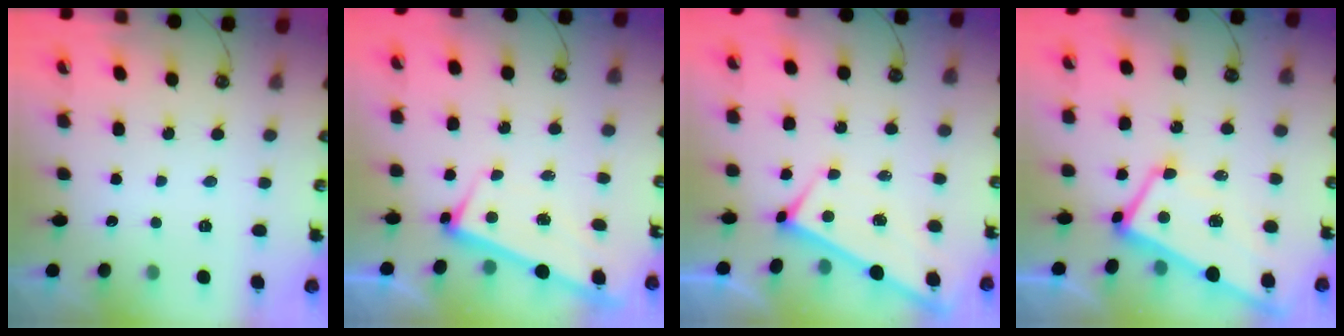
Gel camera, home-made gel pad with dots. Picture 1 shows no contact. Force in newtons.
{"total": 2.6, "press": 2.5, "slide": 1.0}
{"total": 1.7, "press": 1.7, "slide": 0.1}
{"total": 1.2, "press": 0.4, "slide": 1.1}